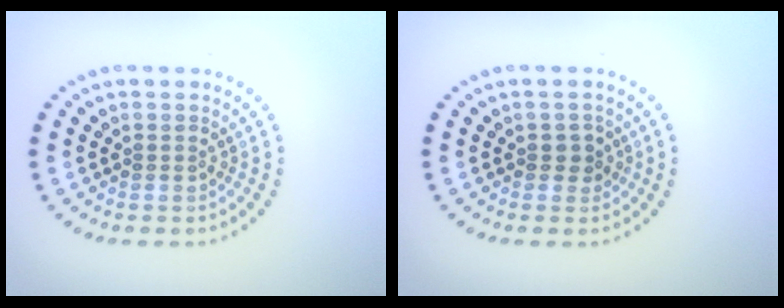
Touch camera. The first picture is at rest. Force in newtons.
{"total": 1.4, "press": 1.3, "slide": 0.4}